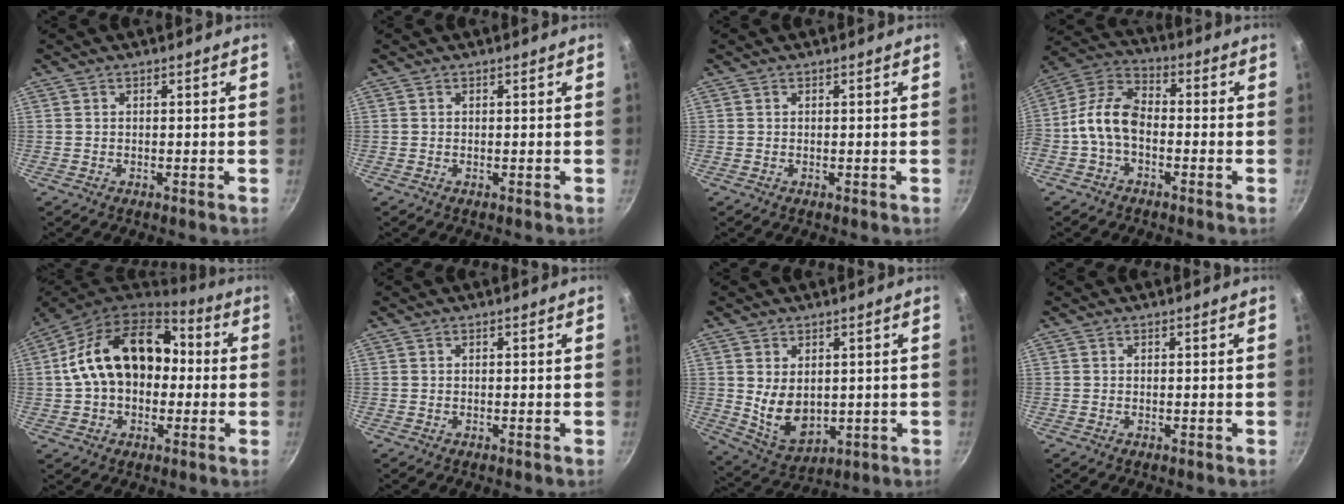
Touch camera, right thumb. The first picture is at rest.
{"total": 0.0}
{"total": 0.0}
{"total": 10.0, "force": [-2.2, 6.1, 7.6], "torque": [-0.144, 0.044, -0.060]}
{"total": 20.2, "force": [1.4, 14.1, 14.4], "torque": [-0.210, 0.047, 0.013]}
{"total": 0.0}
{"total": 8.9, "force": [0.9, 6.0, 6.5], "torque": [-0.096, -0.023, 0.042]}
{"total": 0.0}